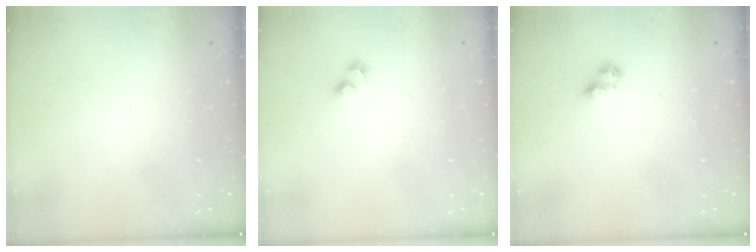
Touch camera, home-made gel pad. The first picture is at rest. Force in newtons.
{"total": 2.7, "press": 2.5, "slide": 1.2}
{"total": 3.0, "press": 2.9, "slide": 0.5}